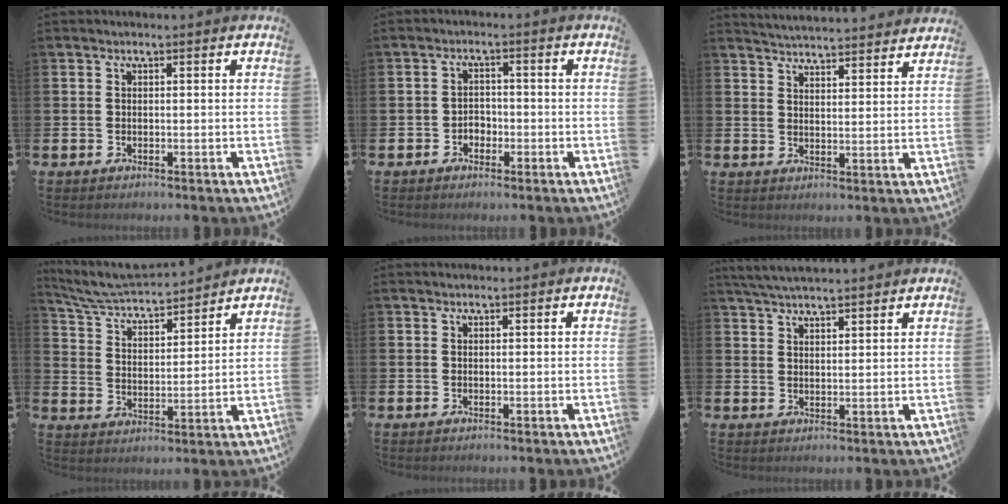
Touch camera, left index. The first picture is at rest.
{"total": 2.1, "force": [-1.2, 1.6, 0.6], "torque": [-0.009, 0.002, -0.029]}
{"total": 4.6, "force": [4.6, -0.1, -0.1], "torque": [-0.006, -0.035, 0.081]}
{"total": 6.0, "force": [5.8, 0.7, 1.2], "torque": [-0.049, -0.048, 0.096]}
{"total": 0.0}
{"total": 4.3, "force": [4.2, 0.1, 0.9], "torque": [-0.025, -0.015, 0.076]}